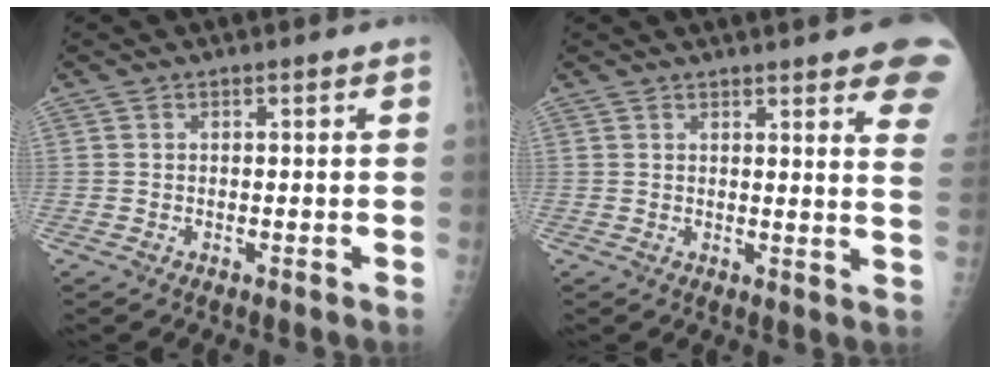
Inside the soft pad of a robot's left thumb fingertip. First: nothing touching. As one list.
[{"total": 14.1, "force": [10.1, 2.4, 9.5], "torque": [-0.094, -0.034, 0.101]}]